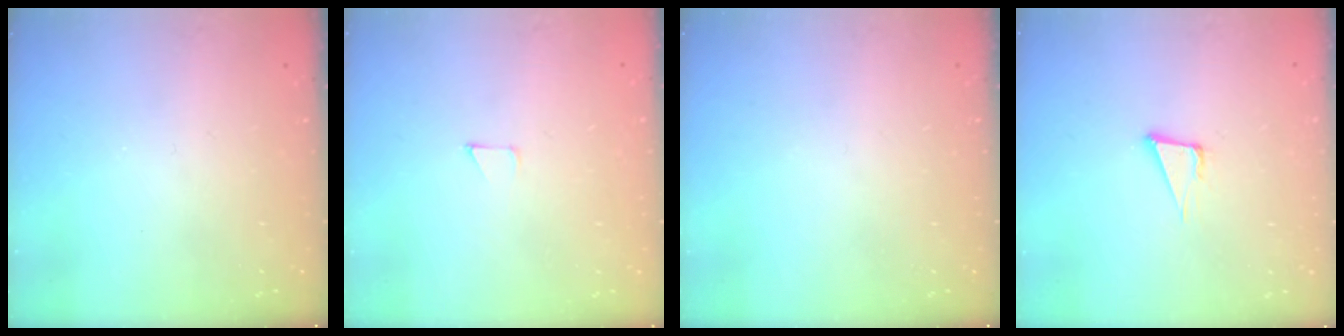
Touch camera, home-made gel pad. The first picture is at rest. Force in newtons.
{"total": 2.7, "press": 2.7, "slide": 0.2}
{"total": 0.0}
{"total": 5.0, "press": 4.0, "slide": 3.1}